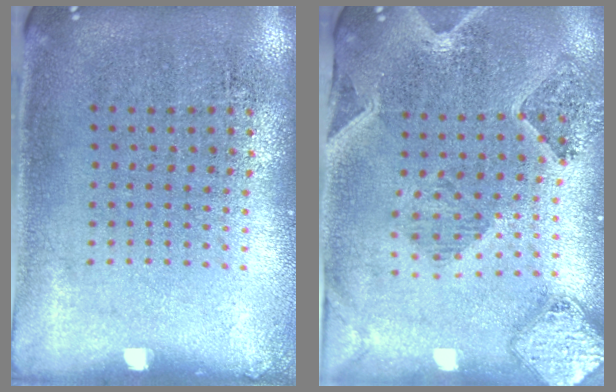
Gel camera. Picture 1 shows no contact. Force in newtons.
{"total": 1.5, "press": 1.4, "slide": 0.3}